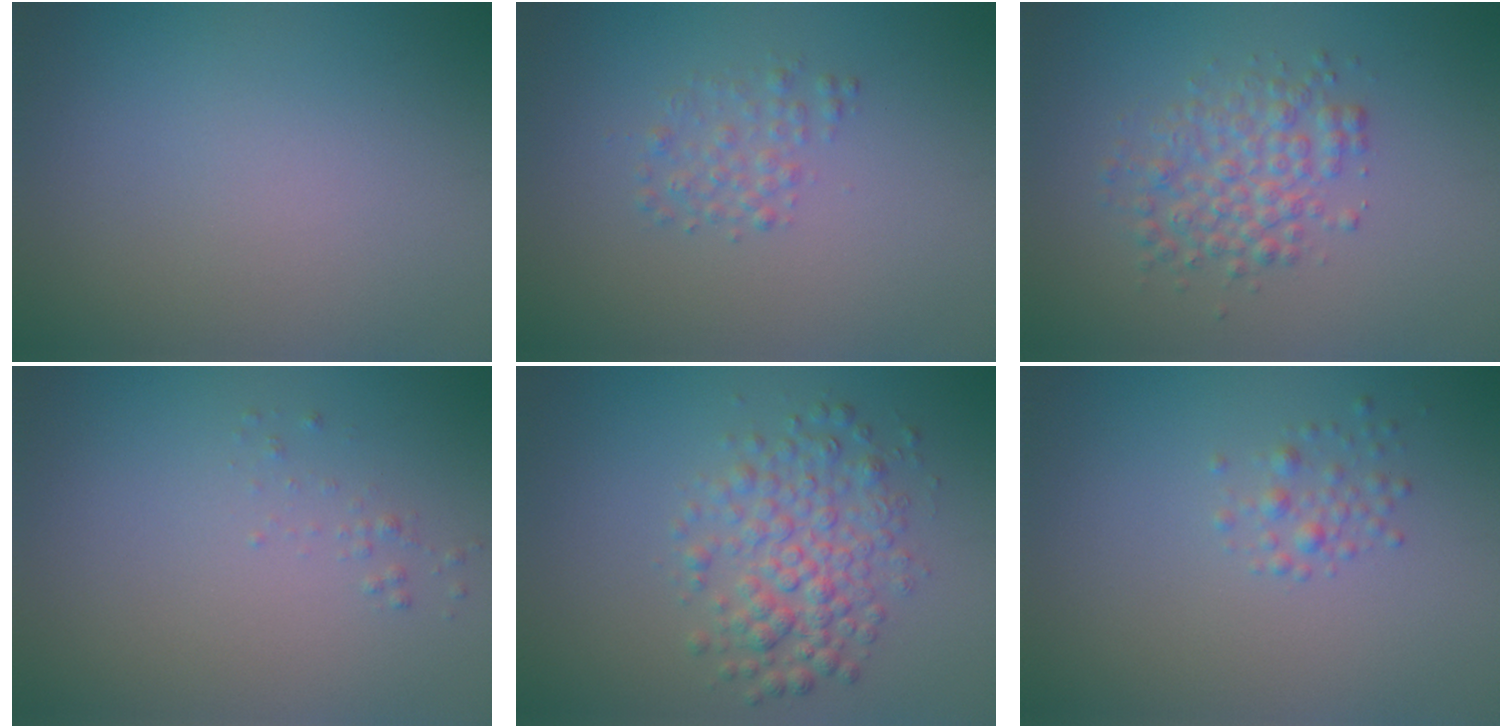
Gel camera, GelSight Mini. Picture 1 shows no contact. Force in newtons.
{"total": 1.5, "press": 1.5, "slide": 0.0}
{"total": 3.5, "press": 3.5, "slide": 0.1}
{"total": 0.6, "press": 0.6, "slide": 0.1}
{"total": 4.1, "press": 4.1, "slide": 0.1}
{"total": 1.3, "press": 1.3, "slide": 0.0}